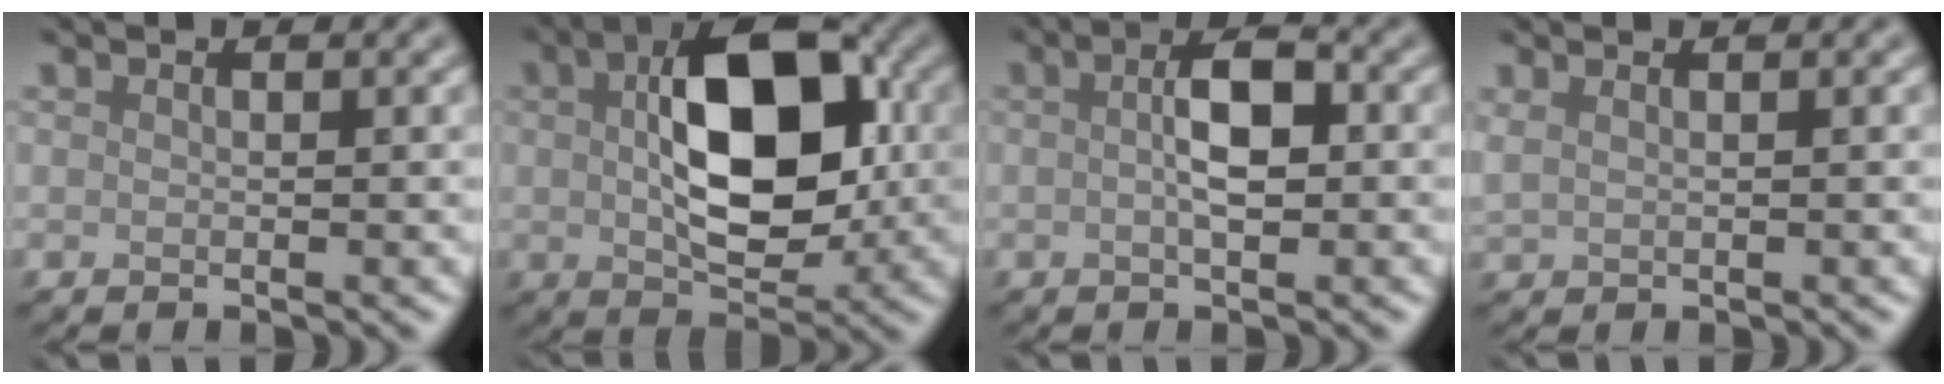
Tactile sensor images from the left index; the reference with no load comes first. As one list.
[{"total": 10.8, "force": [1.0, 6.1, 8.8], "torque": [-0.143, 0.007, 0.016]}, {"total": 3.6, "force": [-0.2, 1.2, 3.4], "torque": [-0.069, 0.005, -0.006]}, {"total": 1.3, "force": [0.8, 0.5, 0.8], "torque": [-0.012, 0.004, 0.010]}]